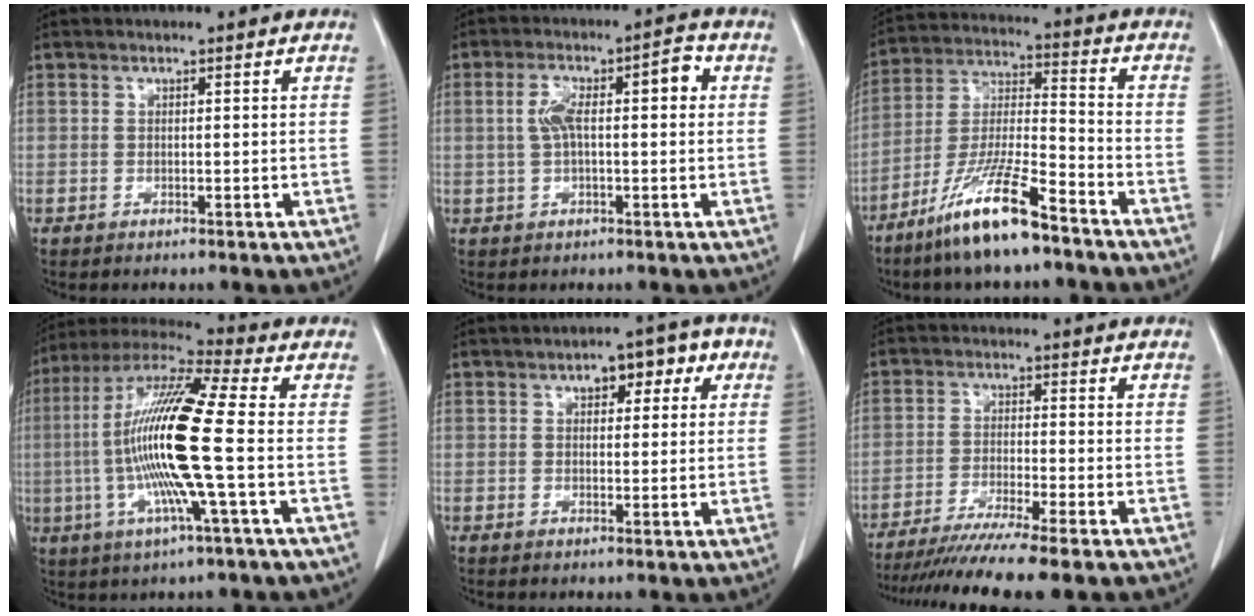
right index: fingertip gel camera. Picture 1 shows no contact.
{"total": 7.6, "force": [1.1, 2.2, 7.2], "torque": [-0.132, 0.038, 0.020]}
{"total": 13.3, "force": [-9.1, 1.1, 9.6], "torque": [-0.200, -0.024, -0.174]}
{"total": 17.4, "force": [-1.9, 0.3, 17.3], "torque": [-0.353, -0.001, -0.049]}
{"total": 6.2, "force": [2.5, 2.9, 4.9], "torque": [-0.055, 0.026, 0.028]}
{"total": 11.7, "force": [-9.7, -1.3, 6.4], "torque": [-0.084, -0.034, -0.151]}